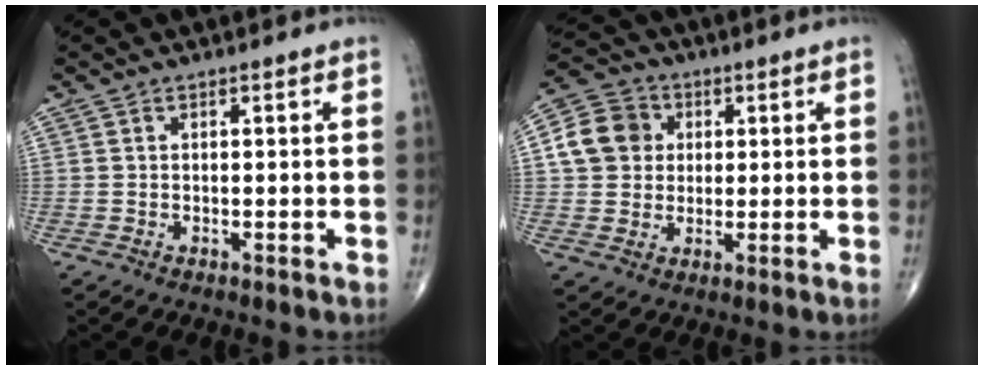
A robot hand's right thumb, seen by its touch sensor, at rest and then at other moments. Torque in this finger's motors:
{"motor_torque": [0.01, 0.06, 0.35, 0.10, 0.05]}